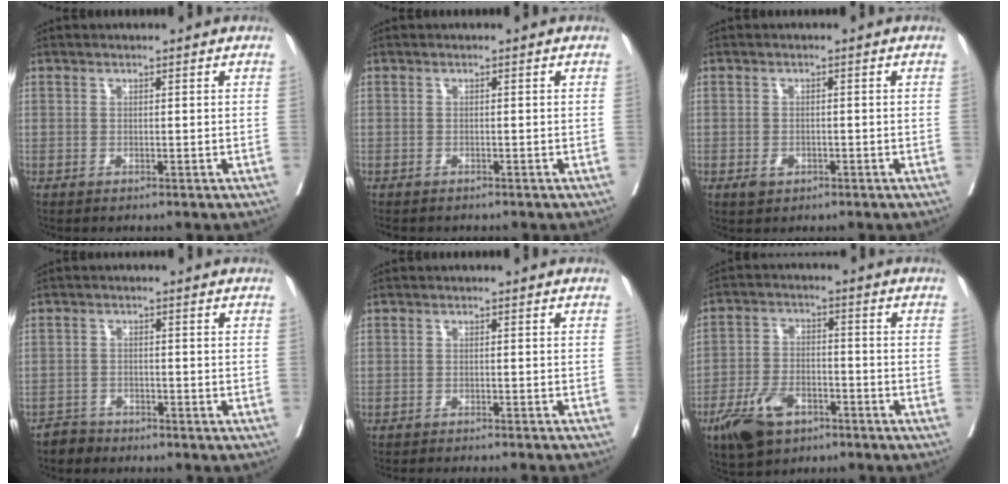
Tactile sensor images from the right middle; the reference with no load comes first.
{"total": 3.3, "force": [-2.8, 1.0, 1.3], "torque": [-0.024, -0.009, -0.036]}
{"total": 2.0, "force": [-0.9, 1.3, 1.1], "torque": [-0.016, 0.002, -0.009]}
{"total": 2.4, "force": [-2.1, 0.9, -0.6], "torque": [0.006, -0.001, -0.041]}
{"total": 9.8, "force": [-9.1, 0.0, 3.8], "torque": [-0.031, -0.022, -0.115]}
{"total": 9.0, "force": [-5.5, 4.6, 5.4], "torque": [-0.110, -0.002, -0.096]}